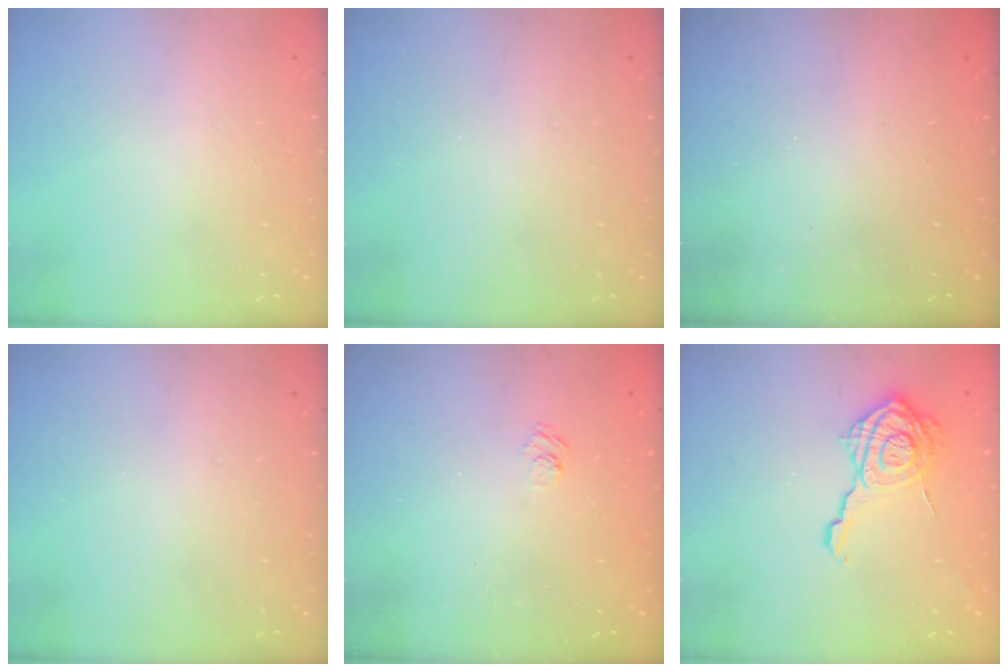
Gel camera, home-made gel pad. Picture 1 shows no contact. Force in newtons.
{"total": 0.0}
{"total": 2.3, "press": 2.2, "slide": 0.8}
{"total": 0.0}
{"total": 2.4, "press": 2.0, "slide": 1.3}
{"total": 16.1, "press": 16.1, "slide": 0.5}